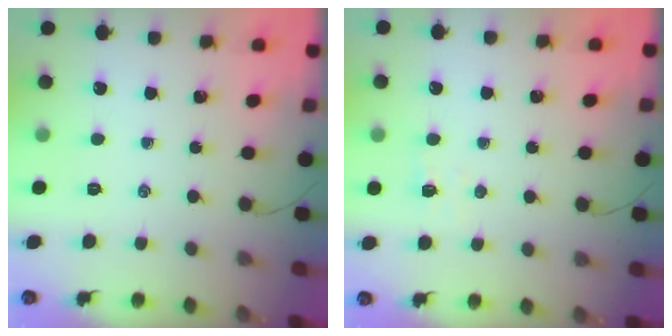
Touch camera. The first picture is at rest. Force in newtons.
{"total": 3.0, "press": 2.9, "slide": 0.9}